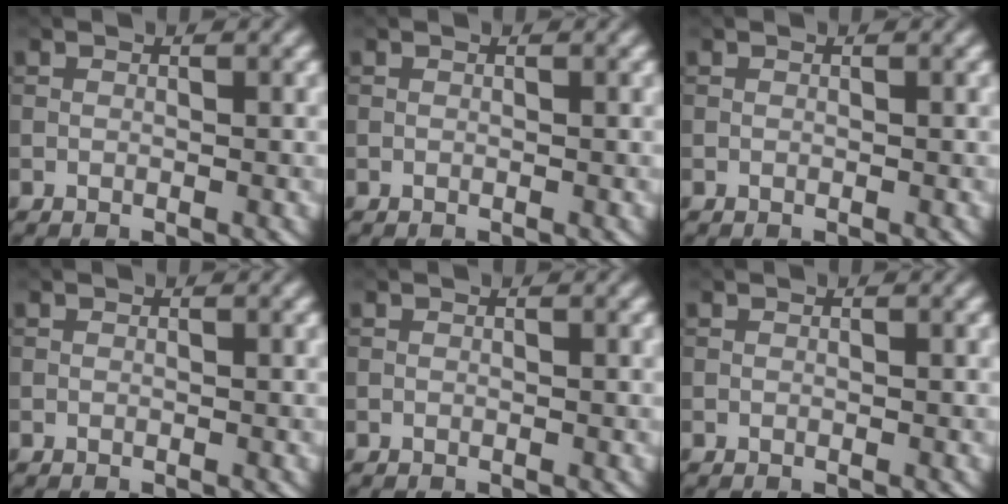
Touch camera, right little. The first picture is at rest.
{"total": 0.0}
{"total": 0.0}
{"total": 0.0}
{"total": 0.0}
{"total": 0.0}